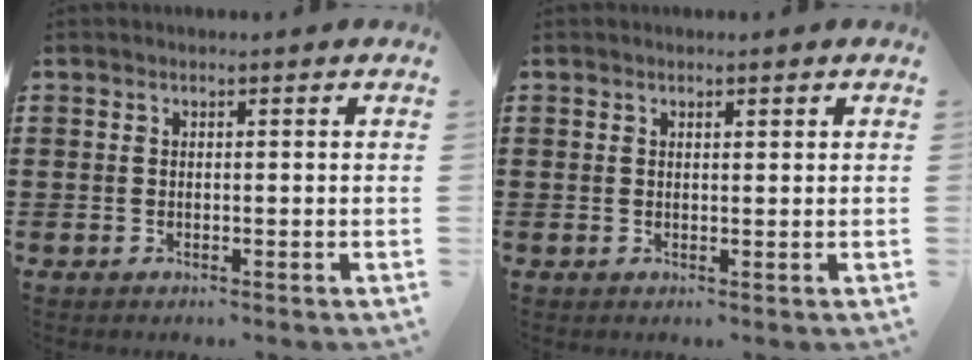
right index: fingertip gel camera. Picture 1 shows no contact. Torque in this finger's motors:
{"motor_torque": [-0.19, 0.26, 0.06, -0.01]}